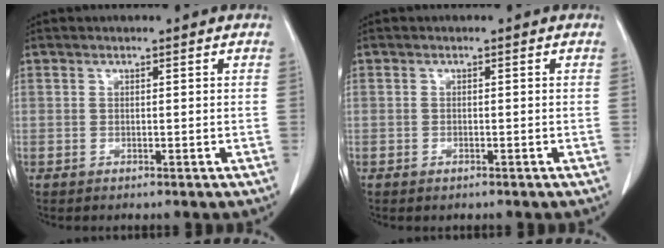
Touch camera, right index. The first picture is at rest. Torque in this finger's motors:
{"motor_torque": [0.10, -0.02, 0.00, 0.00]}